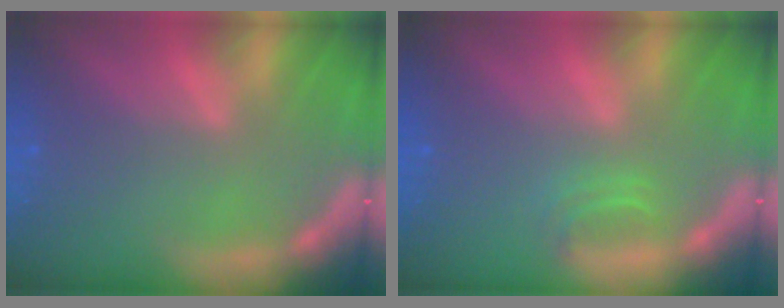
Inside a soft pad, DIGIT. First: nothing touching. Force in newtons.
{"total": 1.4}